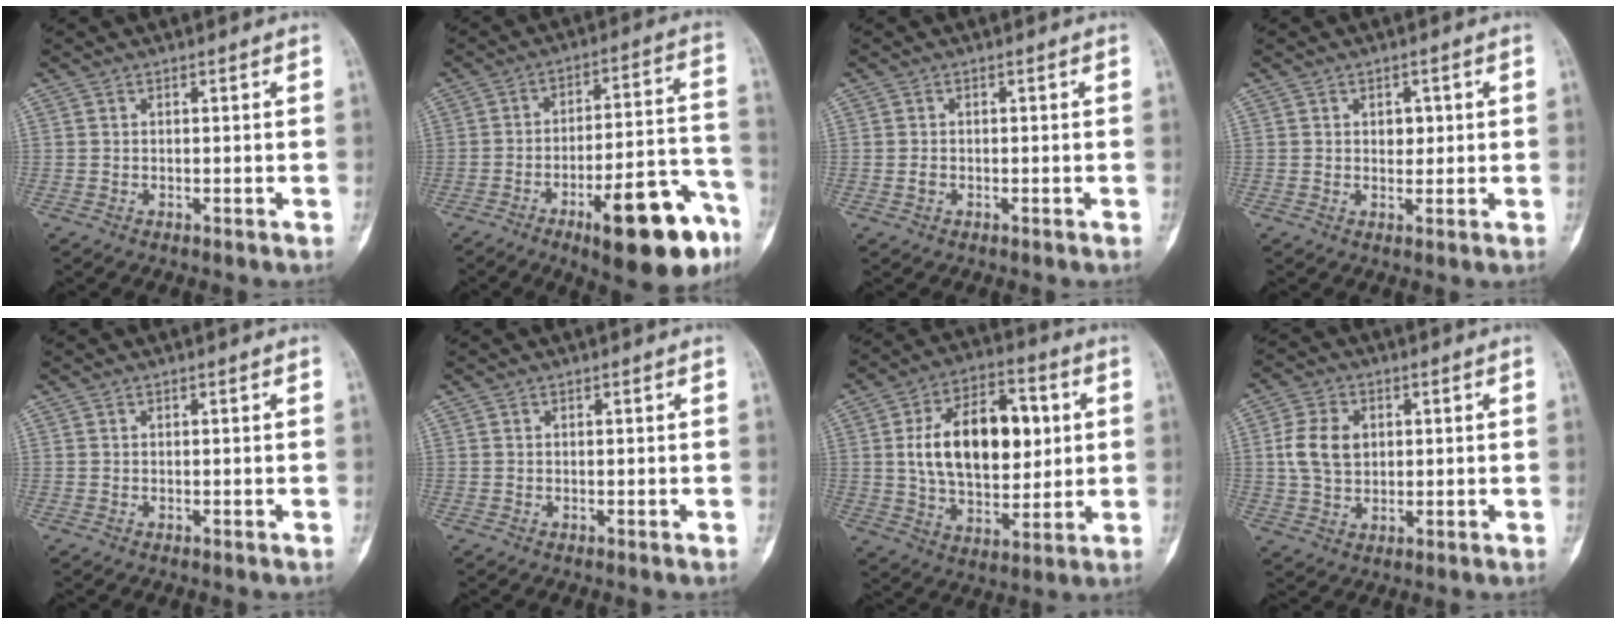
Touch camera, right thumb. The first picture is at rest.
{"total": 19.4, "force": [-10.4, 6.0, 15.2], "torque": [-0.163, 0.076, -0.141]}
{"total": 1.2, "force": [-0.4, 0.9, 0.6], "torque": [-0.008, 0.004, -0.006]}
{"total": 2.4, "force": [0.6, 1.8, 1.5], "torque": [-0.002, -0.001, 0.007]}
{"total": 0.0}
{"total": 0.0}
{"total": 19.9, "force": [3.2, 11.7, 15.8], "torque": [-0.220, 0.003, 0.055]}
{"total": 7.8, "force": [1.2, 5.8, 5.1], "torque": [-0.089, 0.000, 0.024]}